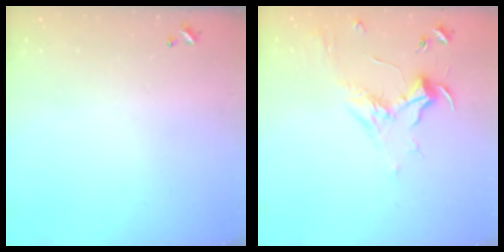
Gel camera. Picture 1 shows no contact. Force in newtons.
{"total": 1.8, "press": 1.7, "slide": 0.7}